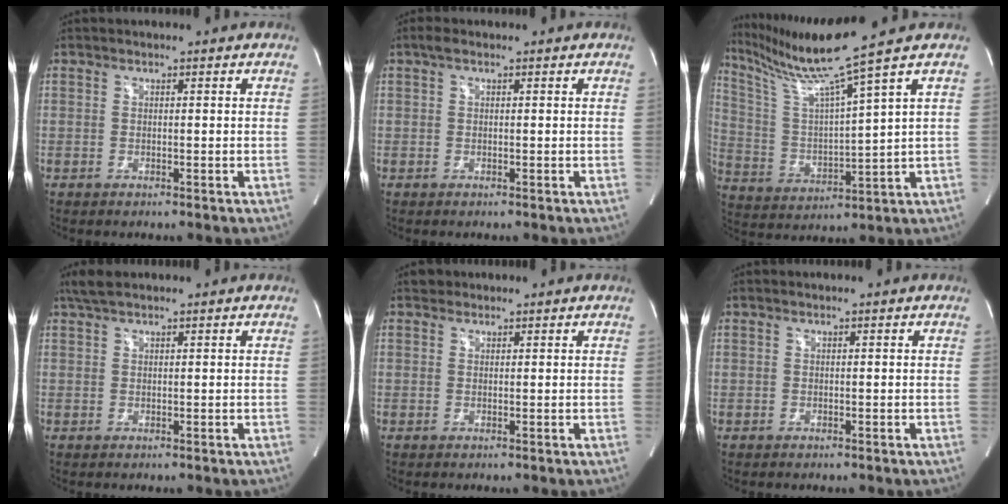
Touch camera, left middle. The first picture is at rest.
{"total": 1.0, "force": [0.5, 0.4, 0.7], "torque": [-0.015, 0.012, 0.007]}
{"total": 12.8, "force": [10.0, -4.1, 6.7], "torque": [-0.131, -0.029, 0.194]}
{"total": 2.7, "force": [2.2, 0.5, 1.5], "torque": [-0.037, 0.019, 0.046]}
{"total": 1.0, "force": [0.8, 0.6, -0.1], "torque": [0.004, 0.006, 0.010]}
{"total": 0.0}